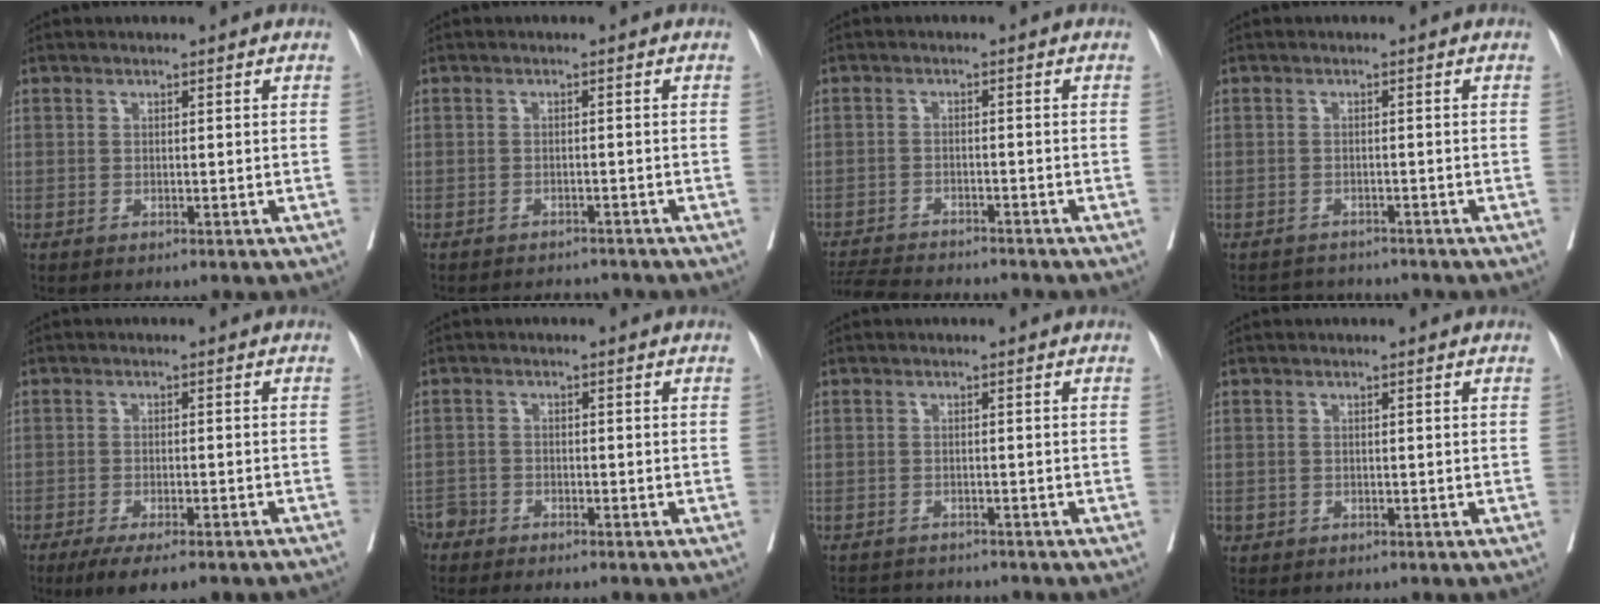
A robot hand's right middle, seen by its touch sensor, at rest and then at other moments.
{"total": 3.6, "force": [-3.5, 0.9, 0.3], "torque": [-0.002, -0.007, -0.052]}
{"total": 9.3, "force": [-8.9, 0.6, 2.8], "torque": [-0.046, -0.007, -0.141]}
{"total": 3.2, "force": [-3.2, 0.3, -0.5], "torque": [0.008, -0.006, -0.051]}
{"total": 9.9, "force": [-7.7, 1.9, 5.9], "torque": [-0.071, -0.012, -0.106]}
{"total": 3.3, "force": [-3.1, 1.1, 0.2], "torque": [0.002, -0.005, -0.058]}
{"total": 4.7, "force": [-4.6, 0.7, 0.5], "torque": [-0.003, -0.006, -0.070]}
{"total": 0.8, "force": [-0.3, 0.7, 0.1], "torque": [-0.002, 0.003, -0.002]}